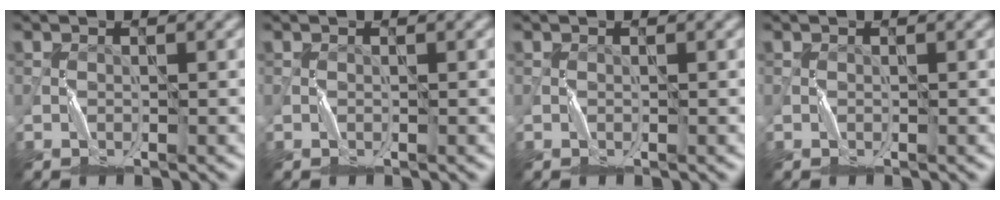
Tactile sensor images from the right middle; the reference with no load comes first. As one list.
[{"total": 0.0}, {"total": 0.0}, {"total": 0.0}]